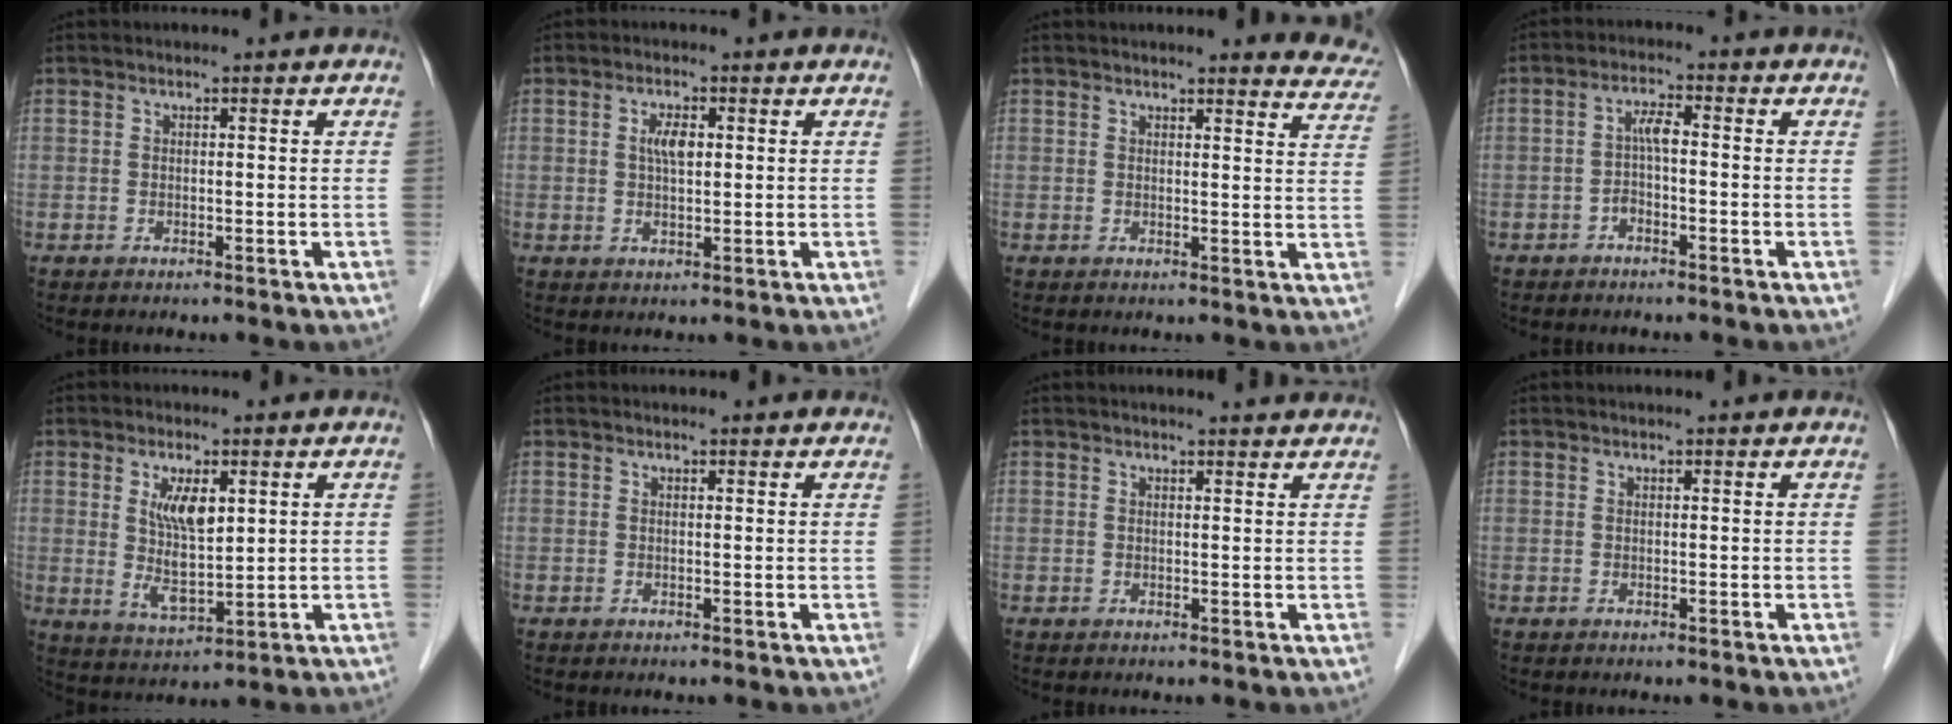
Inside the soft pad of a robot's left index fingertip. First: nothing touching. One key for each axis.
{"total": 2.9, "fx": 0.5, "fy": 1.2, "fz": 2.6, "tx": -0.053, "ty": 0.002, "tz": 0.011}
{"total": 9.2, "fx": 8.8, "fy": 2.1, "fz": 1.6, "tx": 0.018, "ty": -0.014, "tz": 0.063}
{"total": 2.9, "fx": -0.8, "fy": 0.9, "fz": 2.6, "tx": -0.050, "ty": 0.012, "tz": -0.014}
{"total": 6.1, "fx": 1.6, "fy": 2.3, "fz": 5.4, "tx": -0.108, "ty": -0.004, "tz": 0.039}
{"total": 2.1, "fx": 1.9, "fy": 0.6, "fz": 0.7, "tx": -0.014, "ty": 0.011, "tz": 0.015}
{"total": 4.7, "fx": 4.4, "fy": 0.3, "fz": 1.4, "tx": -0.019, "ty": 0.012, "tz": 0.043}
{"total": 1.6, "fx": 1.5, "fy": 0.0, "fz": 0.6, "tx": -0.009, "ty": 0.012, "tz": 0.020}